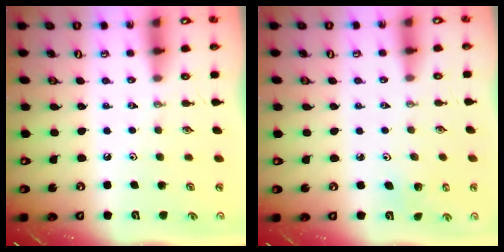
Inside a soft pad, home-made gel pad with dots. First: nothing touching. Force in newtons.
{"total": 3.3, "press": 3.3, "slide": 0.2}